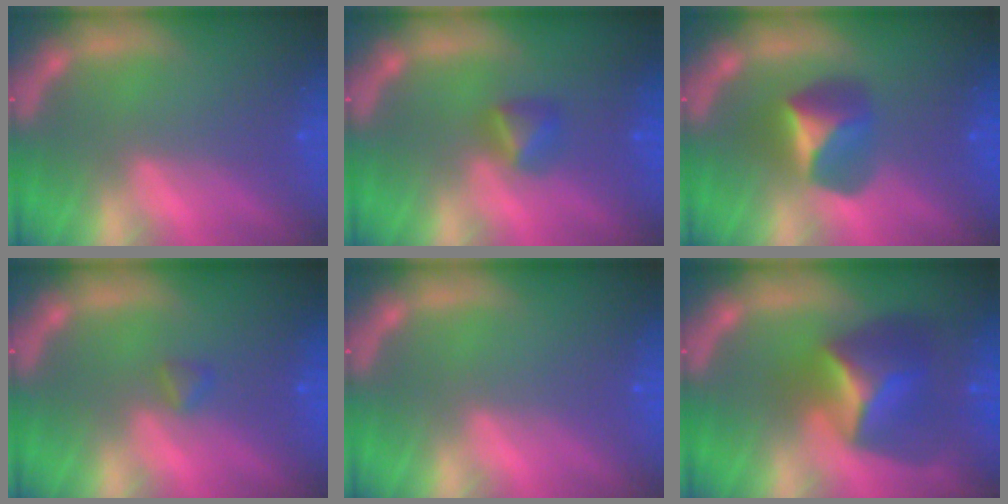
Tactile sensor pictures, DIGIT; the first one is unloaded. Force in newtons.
{"total": 1.9}
{"total": 3.9}
{"total": 0.9}
{"total": 0.0}
{"total": 6.4}